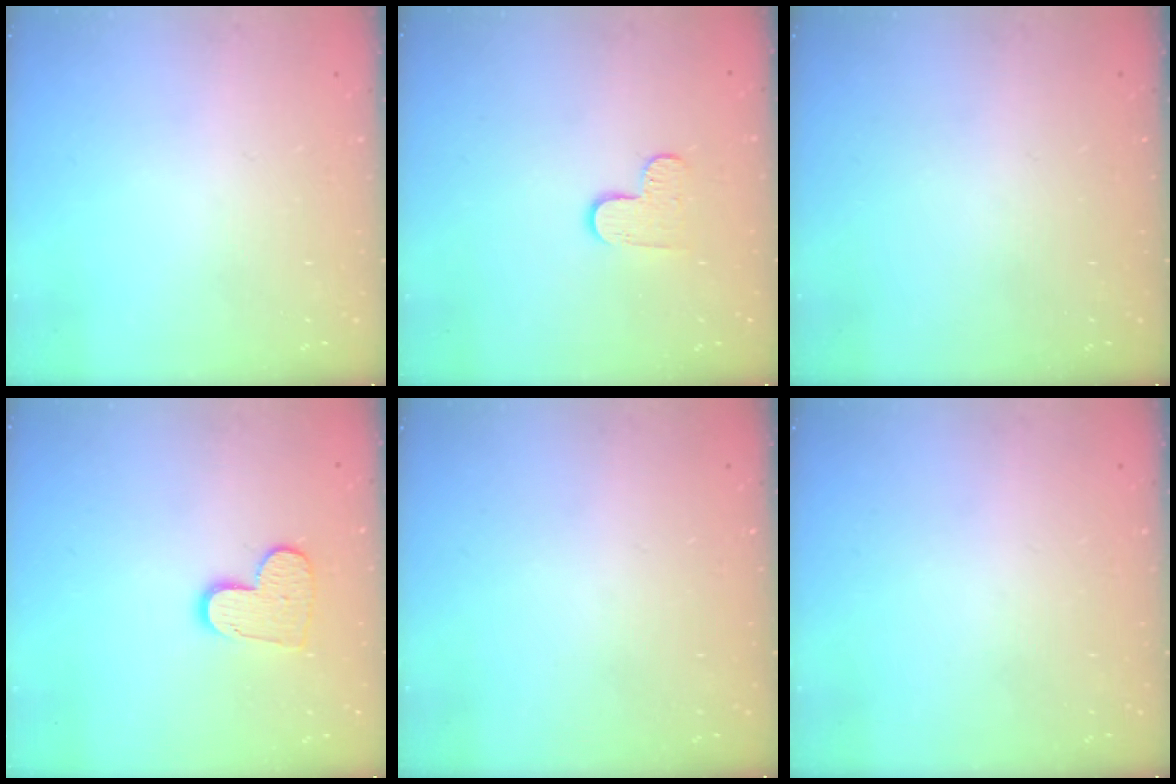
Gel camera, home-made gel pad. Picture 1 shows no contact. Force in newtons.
{"total": 6.6, "press": 6.5, "slide": 0.6}
{"total": 0.0}
{"total": 10.4, "press": 10.4, "slide": 0.7}
{"total": 0.0}
{"total": 0.0}